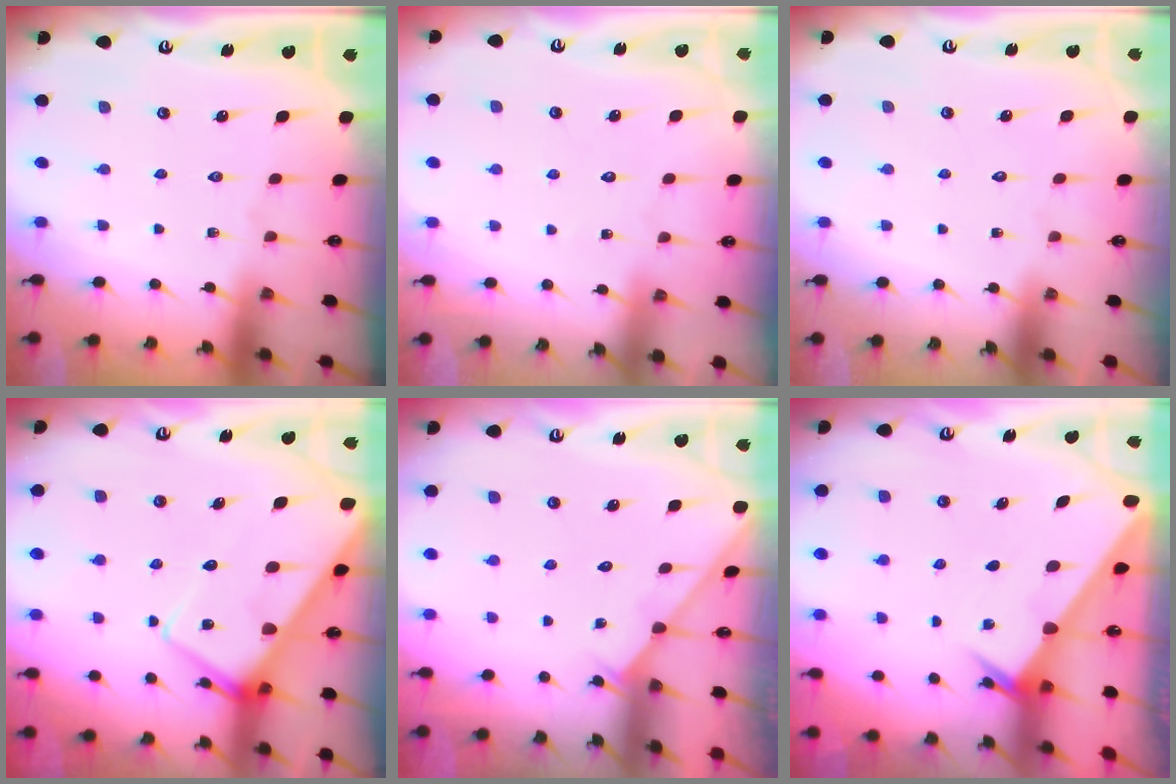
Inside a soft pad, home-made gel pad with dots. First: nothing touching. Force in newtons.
{"total": 3.1, "press": 3.1, "slide": 0.2}
{"total": 1.7, "press": 1.7, "slide": 0.1}
{"total": 10.1, "press": 10.0, "slide": 0.9}
{"total": 2.8, "press": 2.8, "slide": 0.3}
{"total": 2.0, "press": 2.0, "slide": 0.1}